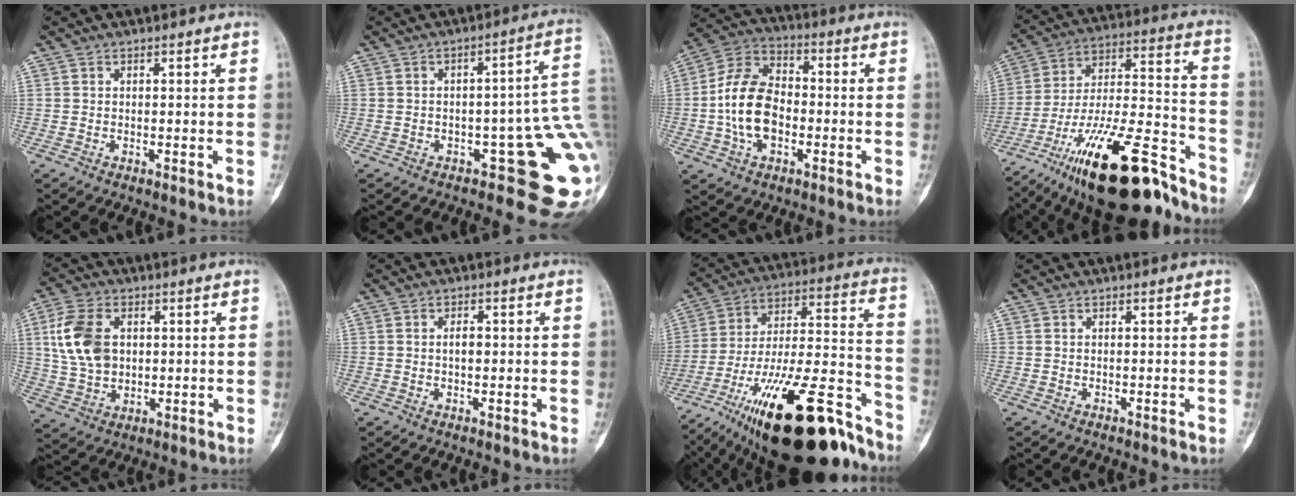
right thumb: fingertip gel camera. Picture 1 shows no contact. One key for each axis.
{"total": 13.6, "fx": -4.1, "fy": 5.5, "fz": 11.7, "tx": -0.085, "ty": 0.043, "tz": -0.048}
{"total": 14.0, "fx": -2.3, "fy": 9.2, "fz": 10.4, "tx": -0.186, "ty": 0.031, "tz": -0.048}
{"total": 27.3, "fx": -18.6, "fy": 8.2, "fz": 18.3, "tx": -0.273, "ty": 0.084, "tz": -0.310}
{"total": 11.6, "fx": 2.3, "fy": 7.9, "fz": 8.2, "tx": -0.158, "ty": 0.000, "tz": 0.050}
{"total": 2.1, "fx": 0.1, "fy": 1.1, "fz": 1.8, "tx": -0.026, "ty": 0.003, "tz": -0.001}
{"total": 30.9, "fx": -20.3, "fy": 9.4, "fz": 21.2, "tx": -0.305, "ty": 0.081, "tz": -0.332}
{"total": 0.0}